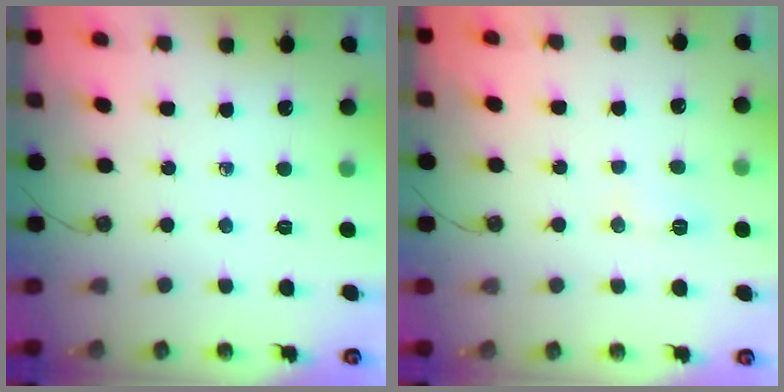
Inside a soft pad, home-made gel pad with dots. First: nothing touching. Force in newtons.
{"total": 6.7, "press": 6.7, "slide": 0.6}